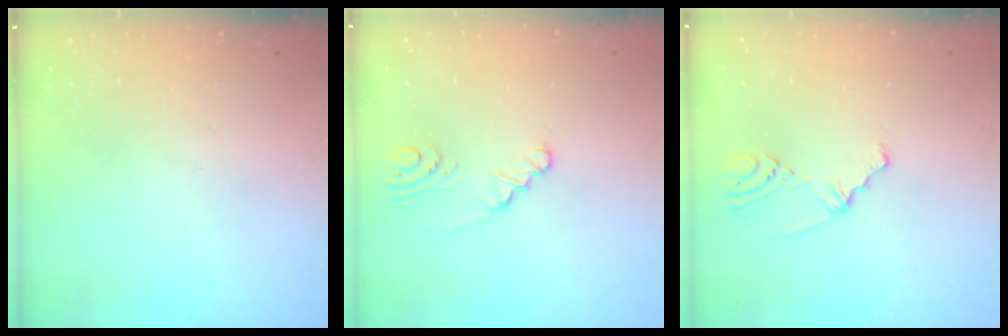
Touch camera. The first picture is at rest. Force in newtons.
{"total": 1.2, "press": 1.2, "slide": 0.1}
{"total": 2.8, "press": 2.3, "slide": 1.5}